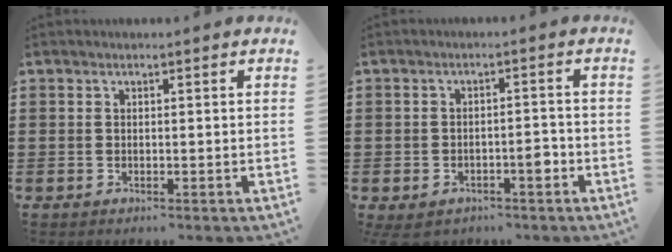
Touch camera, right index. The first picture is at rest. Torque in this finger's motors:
{"motor_torque": [2.14, 0.00, 0.47, 0.08]}